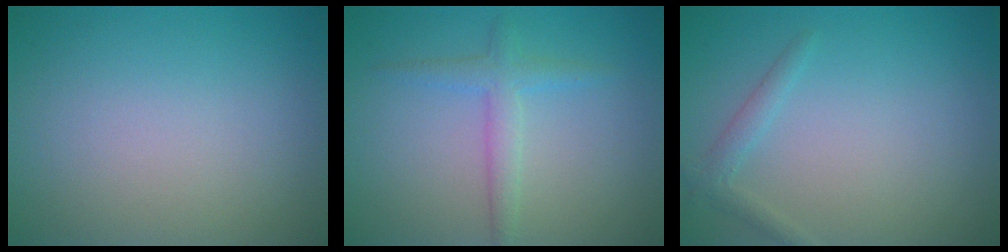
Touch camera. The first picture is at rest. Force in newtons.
{"total": 2.3, "press": 2.3, "slide": 0.1}
{"total": 1.4, "press": 1.4, "slide": 0.0}